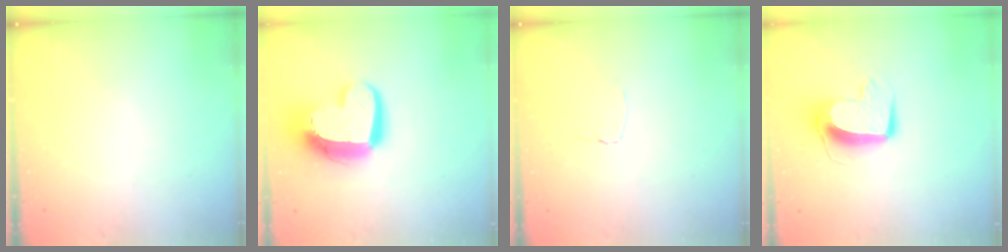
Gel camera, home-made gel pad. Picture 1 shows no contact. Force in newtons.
{"total": 16.6, "press": 16.5, "slide": 1.6}
{"total": 2.9, "press": 2.9, "slide": 0.3}
{"total": 10.1, "press": 10.1, "slide": 0.4}